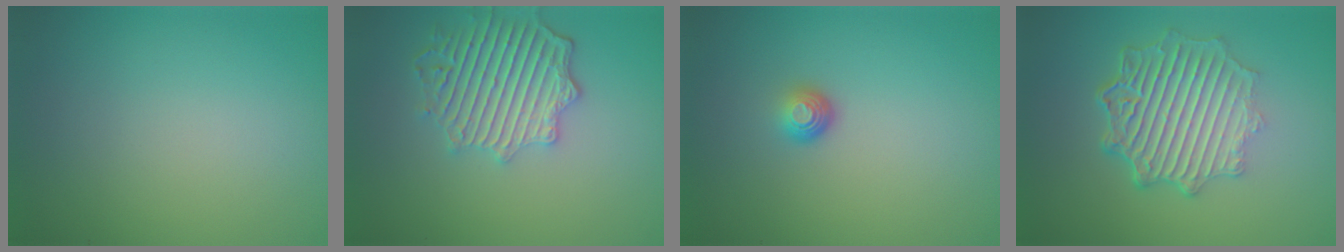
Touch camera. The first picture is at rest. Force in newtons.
{"total": 5.5, "press": 4.5, "slide": 3.1}
{"total": 1.6, "press": 1.0, "slide": 1.3}
{"total": 7.1, "press": 5.4, "slide": 4.7}